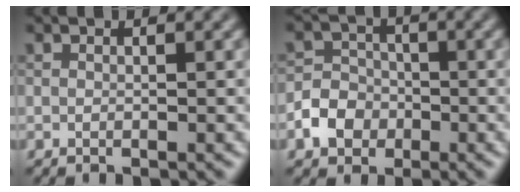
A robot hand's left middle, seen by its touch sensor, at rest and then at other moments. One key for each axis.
{"total": 3.5, "fx": -1.4, "fy": 2.9, "fz": 1.3, "tx": -0.015, "ty": 0.003, "tz": -0.032}